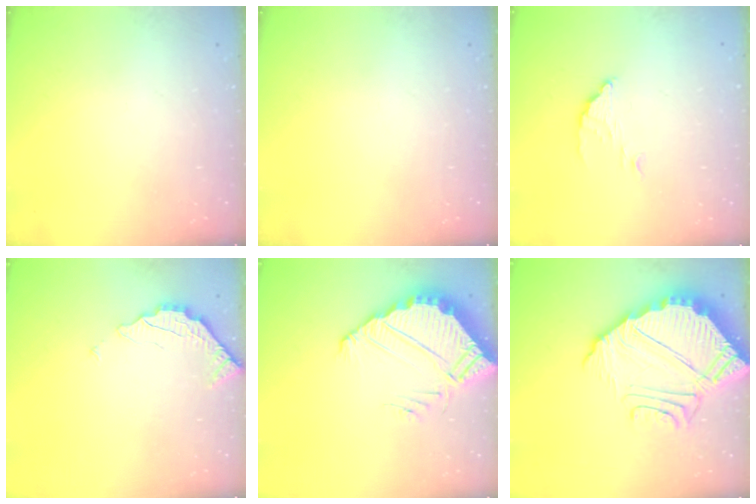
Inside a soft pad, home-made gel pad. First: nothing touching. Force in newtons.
{"total": 0.0}
{"total": 2.2, "press": 2.2, "slide": 0.0}
{"total": 2.4, "press": 2.4, "slide": 0.2}
{"total": 6.3, "press": 6.3, "slide": 0.4}
{"total": 12.7, "press": 12.7, "slide": 0.8}